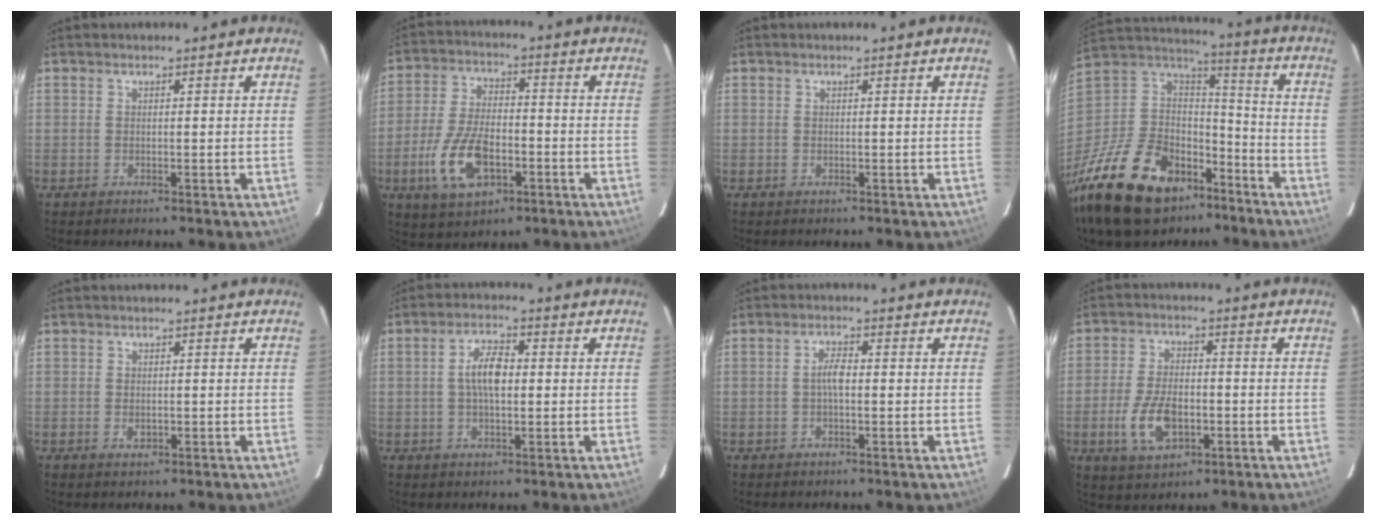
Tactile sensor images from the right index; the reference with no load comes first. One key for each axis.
{"total": 11.5, "fx": -3.9, "fy": 6.1, "fz": 9.0, "tx": -0.193, "ty": -0.007, "tz": -0.063}
{"total": 0.0}
{"total": 30.0, "fx": -19.3, "fy": 16.7, "fz": 15.8, "tx": -0.357, "ty": 0.003, "tz": -0.305}
{"total": 1.2, "fx": -0.3, "fy": 1.0, "fz": 0.7, "tx": -0.010, "ty": -0.001, "tz": -0.004}
{"total": 5.9, "fx": 0.3, "fy": 2.5, "fz": 5.3, "tx": -0.100, "ty": 0.012, "tz": 0.005}
{"total": 2.8, "fx": -0.3, "fy": 0.9, "fz": 2.6, "tx": -0.051, "ty": 0.007, "tz": -0.005}
{"total": 9.7, "fx": -3.0, "fy": 5.3, "fz": 7.5, "tx": -0.160, "ty": -0.005, "tz": -0.048}